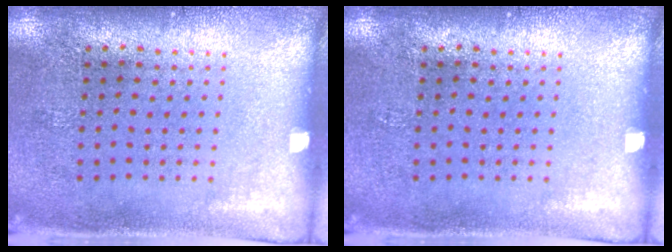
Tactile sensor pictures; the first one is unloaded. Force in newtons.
{"total": 0.0}